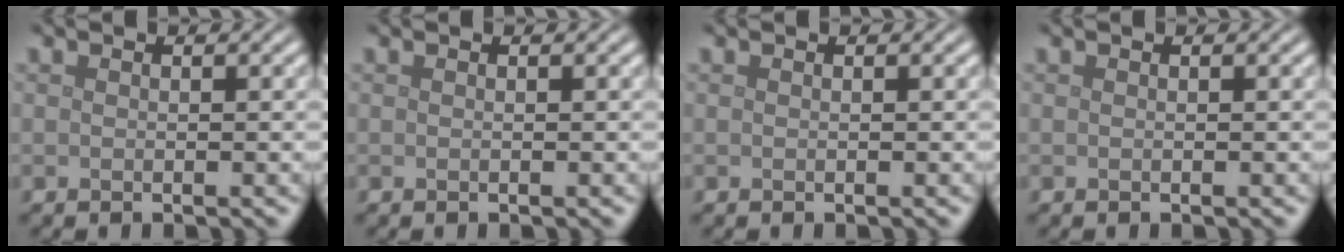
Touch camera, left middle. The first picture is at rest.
{"total": 0.0}
{"total": 0.0}
{"total": 0.0}